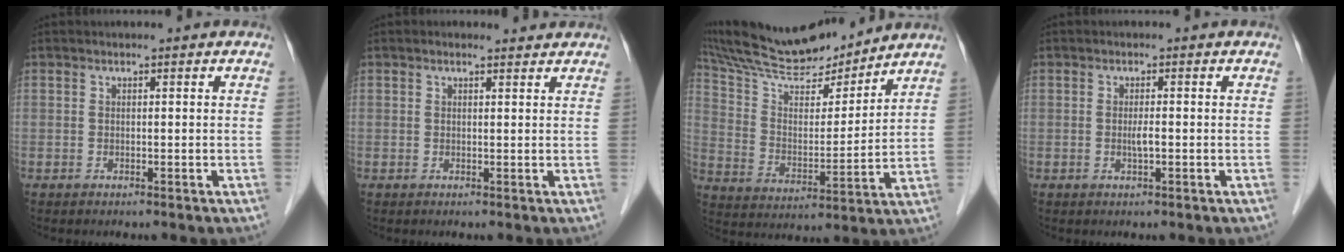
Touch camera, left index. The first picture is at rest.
{"total": 2.0, "force": [1.9, 0.5, 0.3], "torque": [-0.012, 0.006, 0.023]}
{"total": 17.0, "force": [15.9, 2.7, 5.5], "torque": [-0.111, 0.009, 0.281]}
{"total": 1.2, "force": [-0.2, 0.1, 1.2], "torque": [-0.026, -0.002, -0.002]}